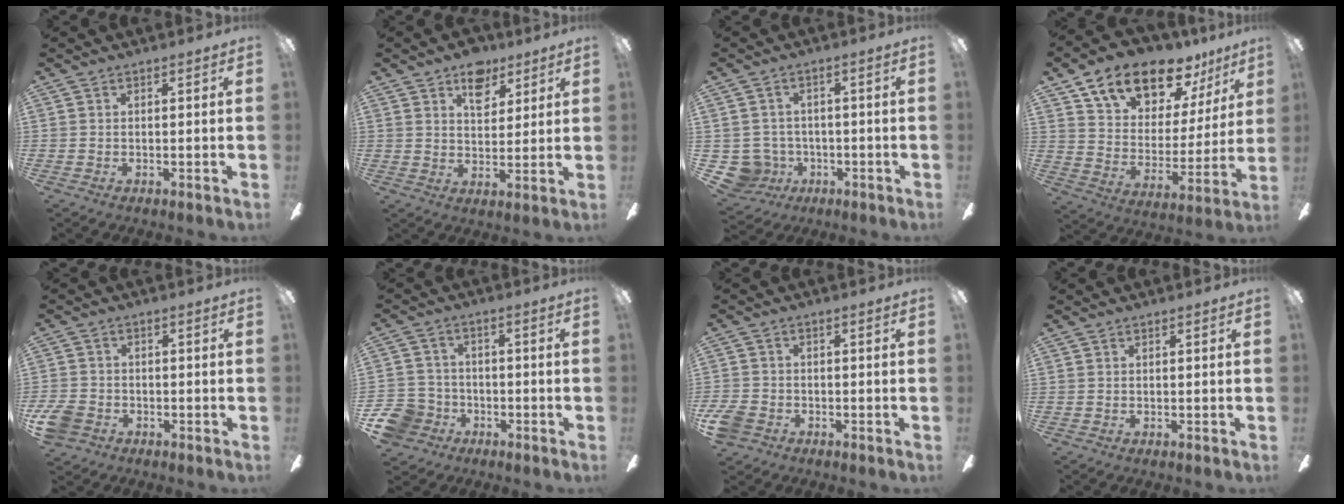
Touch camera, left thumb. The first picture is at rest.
{"total": 8.9, "force": [5.3, 5.5, 4.5], "torque": [-0.047, -0.017, 0.092]}
{"total": 6.7, "force": [-1.4, 6.4, 1.4], "torque": [-0.072, 0.006, -0.025]}
{"total": 16.5, "force": [12.7, 8.0, 6.7], "torque": [-0.114, -0.088, 0.226]}
{"total": 6.0, "force": [-3.1, 4.3, 2.8], "torque": [-0.072, 0.015, -0.062]}
{"total": 9.1, "force": [-4.6, 7.3, 2.7], "torque": [-0.077, 0.038, -0.084]}
{"total": 5.2, "force": [-2.8, 3.6, 2.5], "torque": [-0.068, 0.010, -0.056]}
{"total": 0.0}